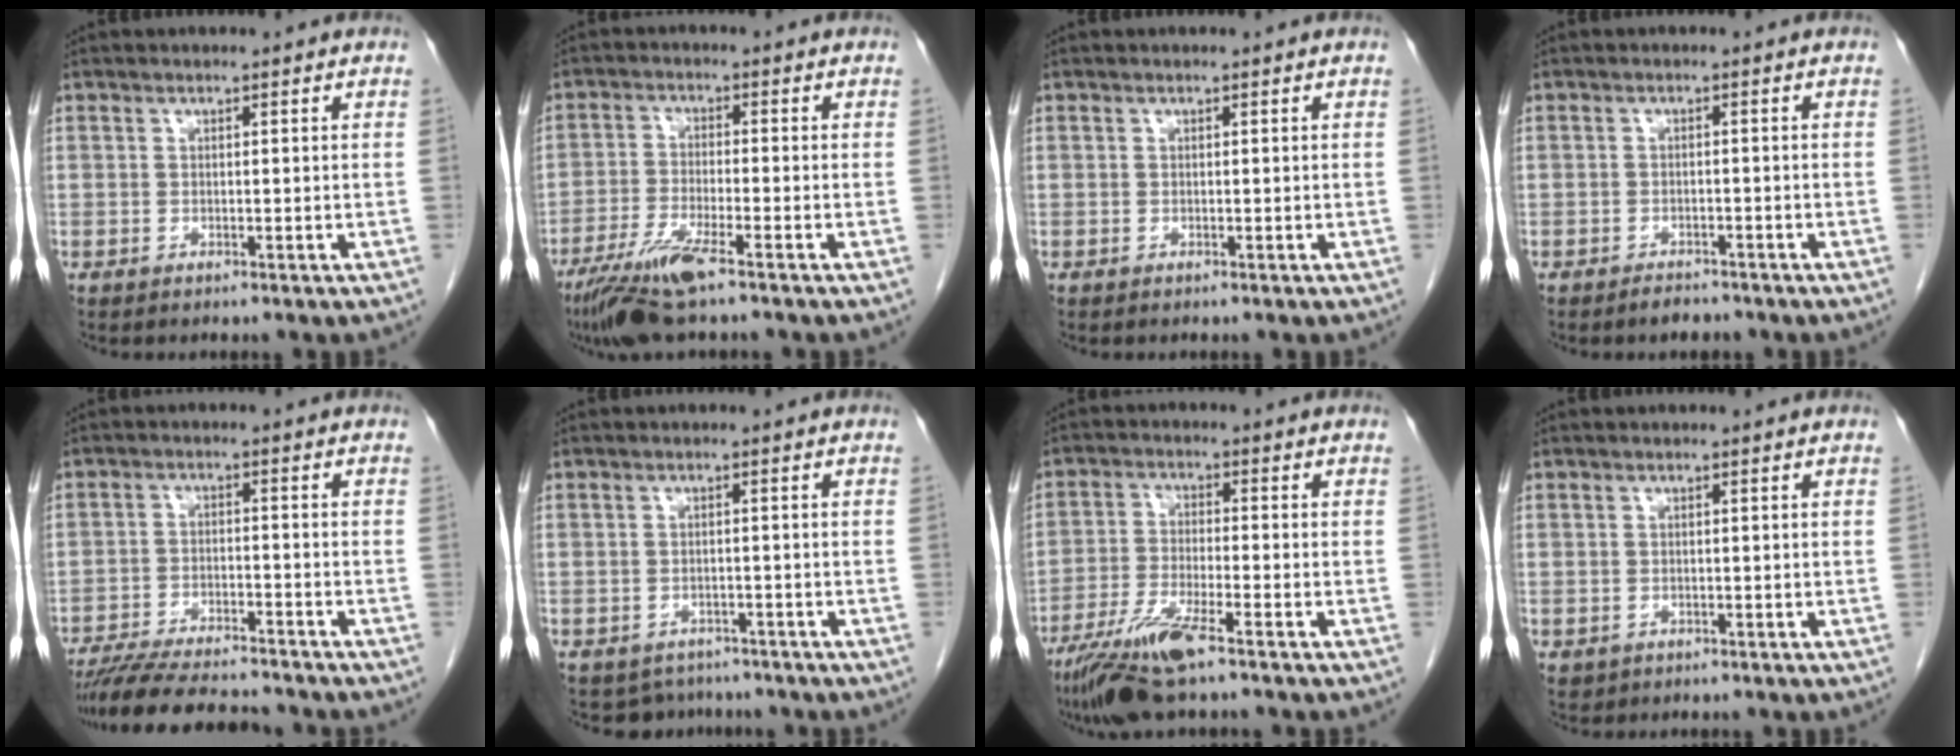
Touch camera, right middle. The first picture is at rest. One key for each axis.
{"total": 8.0, "fx": -5.4, "fy": 0.6, "fz": 5.9, "tx": -0.119, "ty": -0.022, "tz": -0.103}
{"total": 0.0}
{"total": 2.2, "fx": -1.9, "fy": 0.9, "fz": 0.8, "tx": -0.019, "ty": -0.001, "tz": -0.025}
{"total": 12.8, "fx": -11.6, "fy": 1.6, "fz": 5.2, "tx": -0.083, "ty": -0.008, "tz": -0.178}
{"total": 4.2, "fx": -3.5, "fy": 2.3, "fz": -0.1, "tx": 0.007, "ty": 0.005, "tz": -0.048}
{"total": 9.0, "fx": -6.2, "fy": 0.8, "fz": 6.6, "tx": -0.135, "ty": -0.023, "tz": -0.116}
{"total": 0.9, "fx": -0.2, "fy": 0.9, "fz": 0.2, "tx": -0.006, "ty": 0.002, "tz": 0.005}